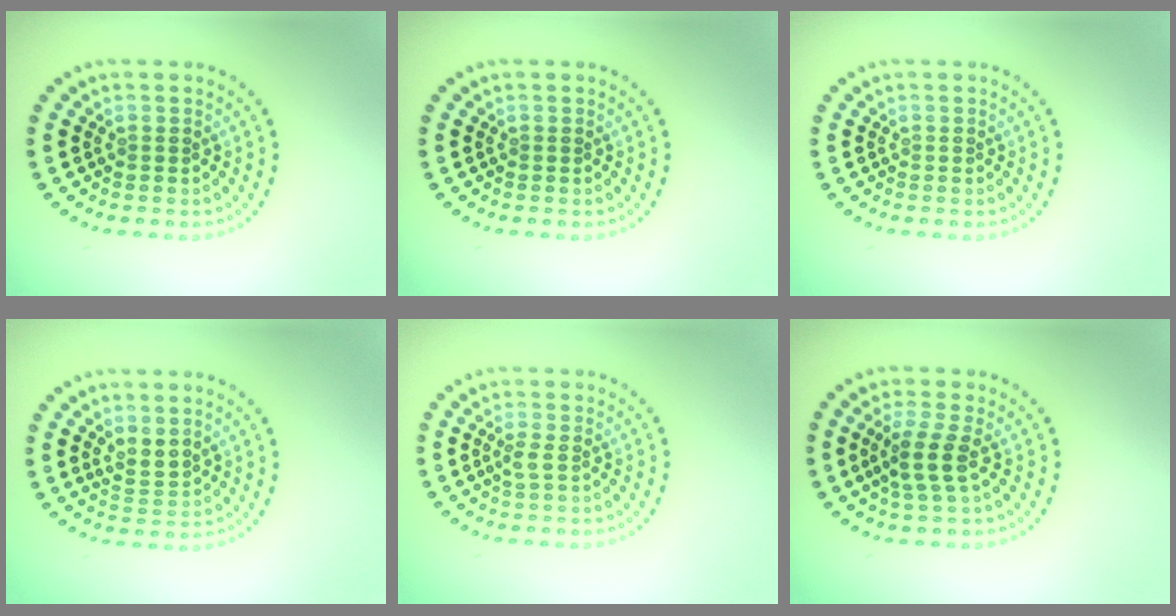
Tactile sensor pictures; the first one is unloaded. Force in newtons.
{"total": 0.0}
{"total": 0.0}
{"total": 1.7, "press": 1.5, "slide": 0.9}
{"total": 0.9, "press": 0.6, "slide": 0.7}
{"total": 2.6, "press": 2.0, "slide": 1.5}